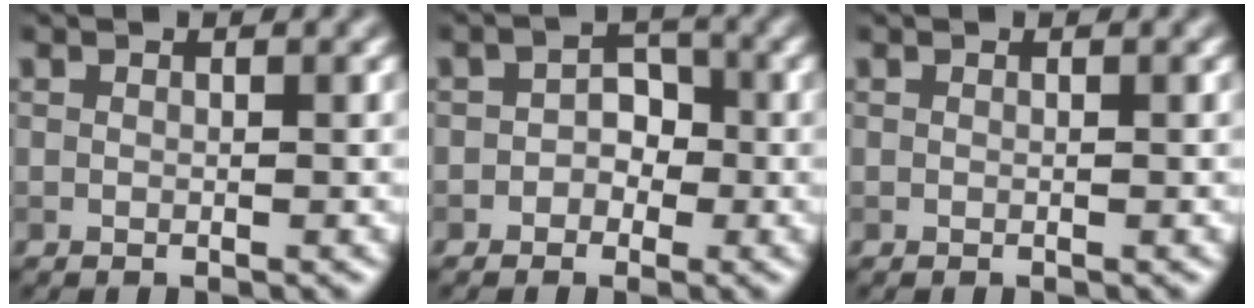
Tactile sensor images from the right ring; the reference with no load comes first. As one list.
[{"total": 2.2, "force": [-0.7, 1.8, 1.0], "torque": [-0.003, 0.003, -0.020]}, {"total": 0.0}]